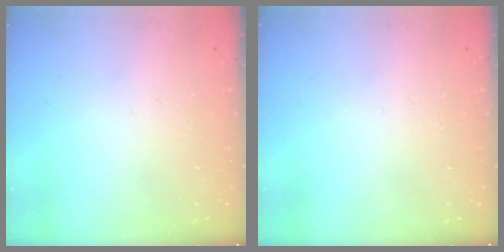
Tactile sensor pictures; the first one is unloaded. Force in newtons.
{"total": 0.0}